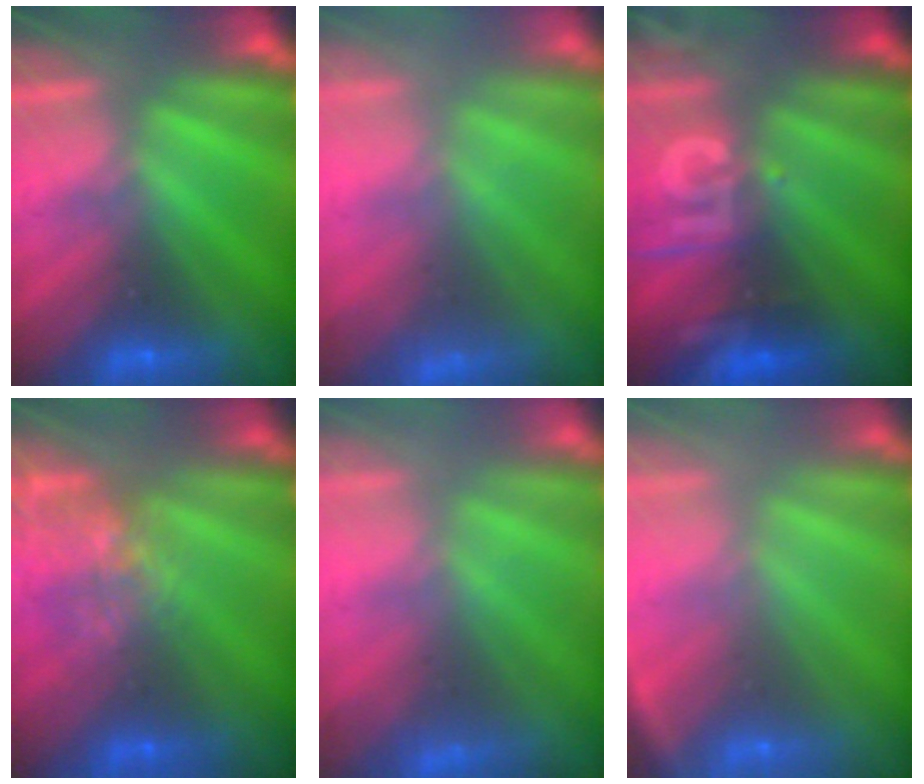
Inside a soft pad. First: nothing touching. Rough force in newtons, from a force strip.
{"total": 1.0}
{"total": 2.9}
{"total": 4.7}
{"total": 1.0}
{"total": 2.5}